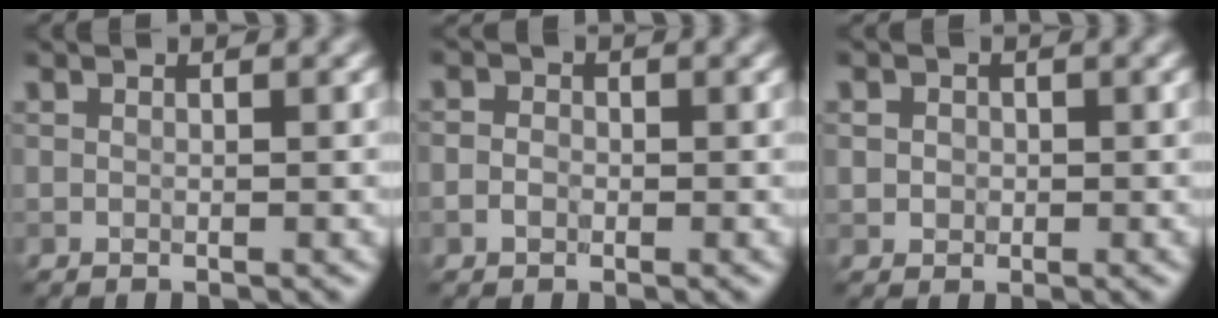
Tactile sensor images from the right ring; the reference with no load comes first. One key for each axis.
{"total": 1.3, "fx": -0.5, "fy": 1.0, "fz": 0.6, "tx": -0.010, "ty": 0.000, "tz": -0.013}
{"total": 1.8, "fx": 0.4, "fy": 1.6, "fz": 0.7, "tx": -0.003, "ty": 0.007, "tz": 0.006}